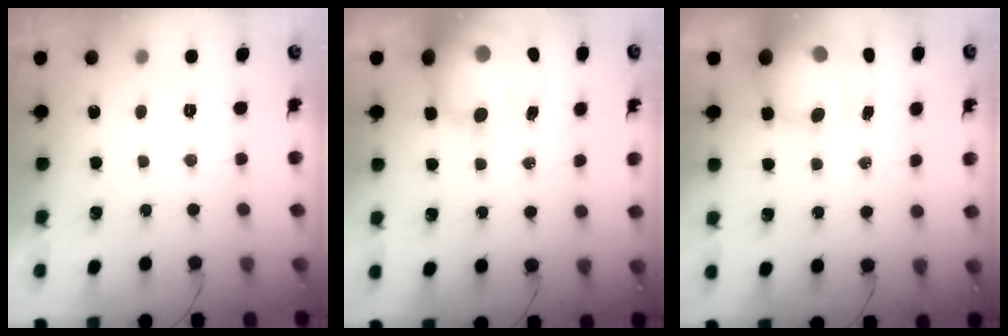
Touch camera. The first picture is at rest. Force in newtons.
{"total": 14.6, "press": 14.2, "slide": 3.6}
{"total": 12.2, "press": 11.7, "slide": 3.4}